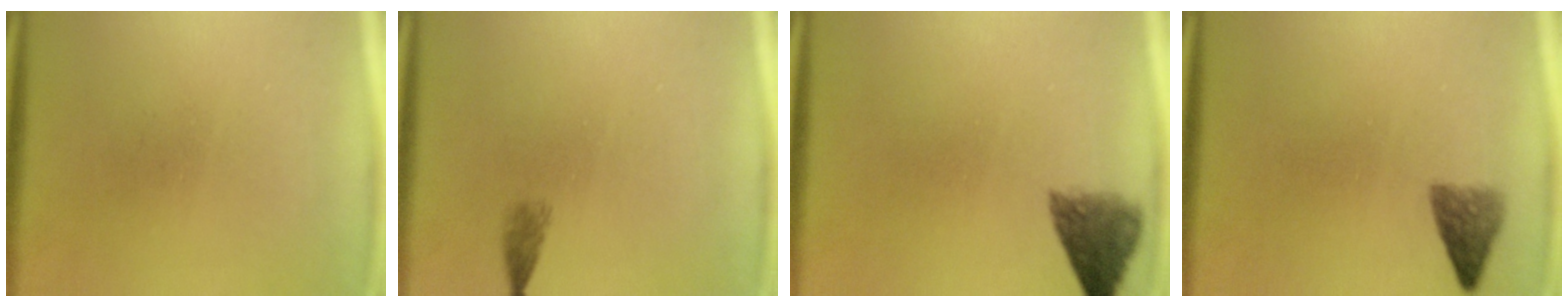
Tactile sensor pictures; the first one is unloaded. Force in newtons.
{"total": 1.3}
{"total": 4.6}
{"total": 2.6}